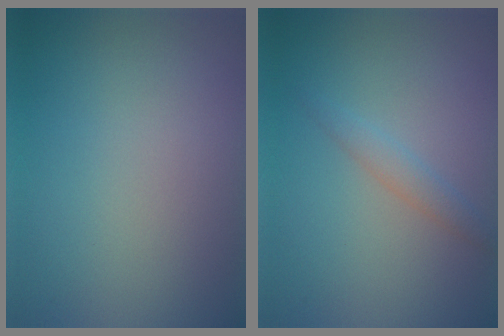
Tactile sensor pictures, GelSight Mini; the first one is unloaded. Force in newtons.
{"total": 1.4, "press": 1.4, "slide": 0.0}